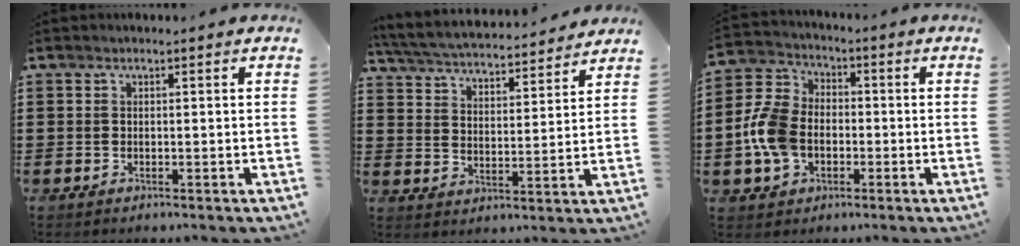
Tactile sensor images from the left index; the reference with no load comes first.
{"total": 4.4, "force": [4.3, 0.1, 1.0], "torque": [-0.042, -0.031, 0.069]}
{"total": 9.0, "force": [-1.8, 6.6, 5.9], "torque": [-0.158, 0.010, -0.041]}